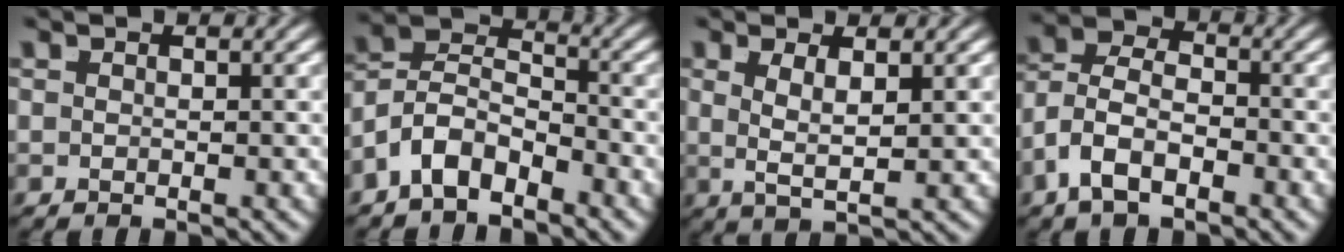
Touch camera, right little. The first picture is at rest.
{"total": 8.0, "force": [-2.0, 6.8, 3.7], "torque": [-0.084, -0.022, -0.044]}
{"total": 3.0, "force": [0.5, 1.0, 2.8], "torque": [-0.049, -0.004, 0.011]}
{"total": 6.8, "force": [-1.5, 5.5, 3.8], "torque": [-0.092, -0.021, -0.029]}